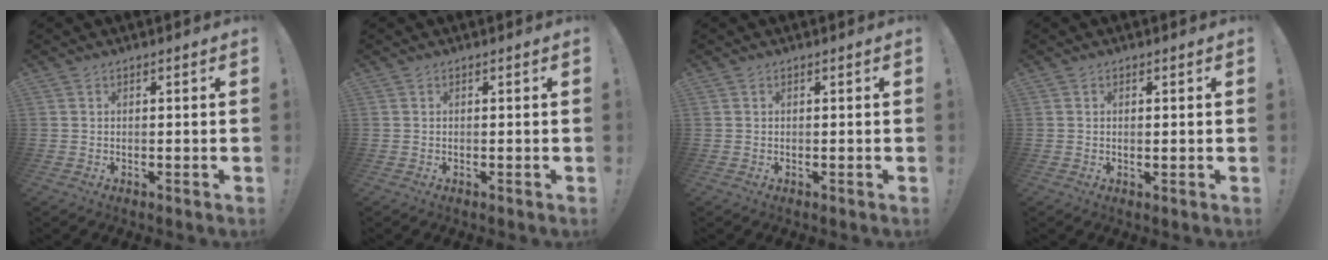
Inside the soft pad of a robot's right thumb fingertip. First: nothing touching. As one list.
[{"total": 0.0}, {"total": 0.0}, {"total": 0.7, "force": [0.2, 0.2, 0.7], "torque": [0.001, -0.005, 0.001]}]